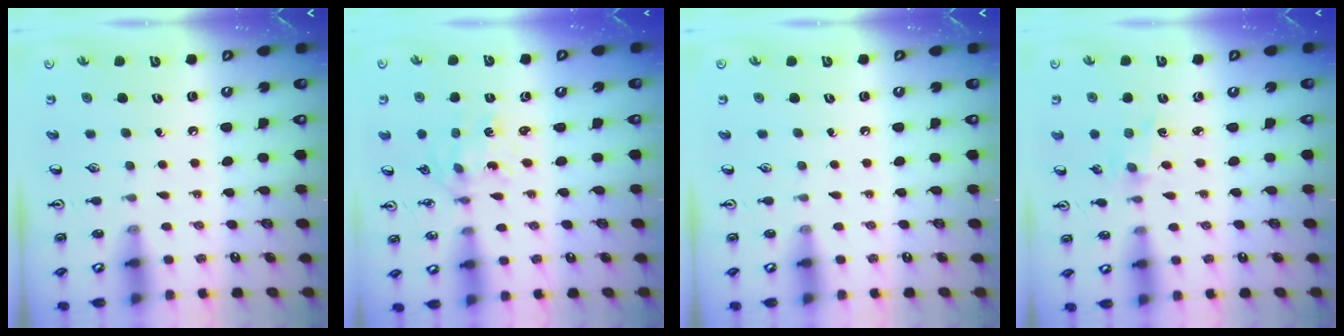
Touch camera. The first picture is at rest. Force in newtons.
{"total": 1.5, "press": 1.4, "slide": 0.5}
{"total": 0.0}
{"total": 1.4, "press": 1.4, "slide": 0.3}